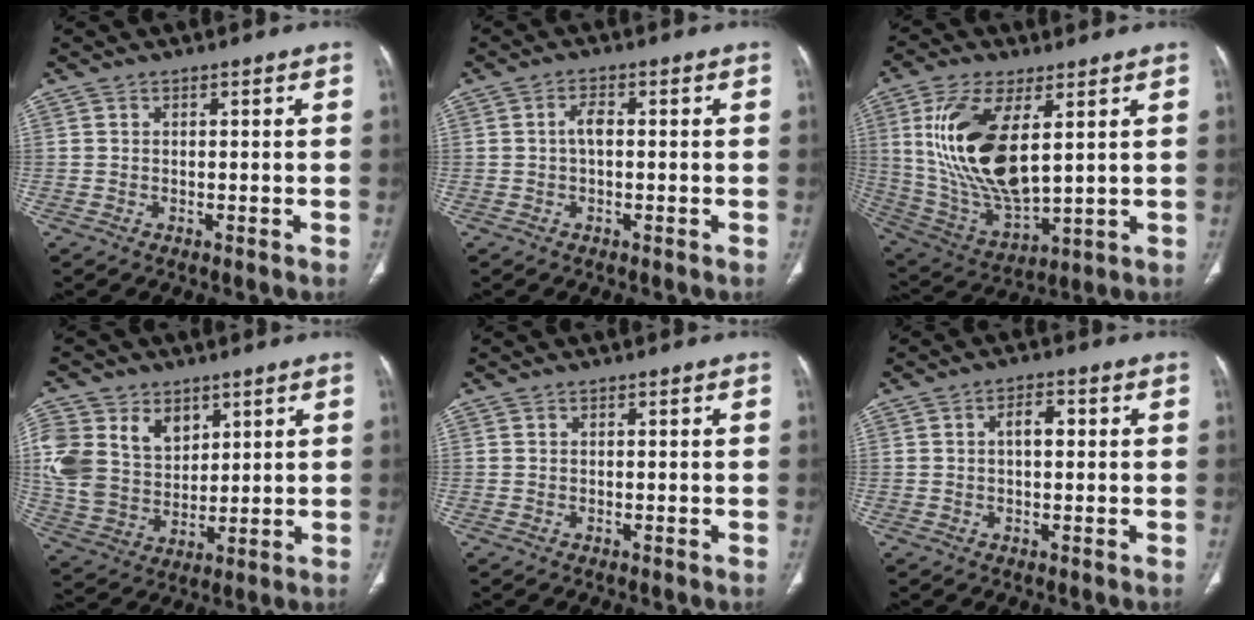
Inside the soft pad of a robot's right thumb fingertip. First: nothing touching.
{"total": 2.5, "force": [0.0, 1.2, 2.2], "torque": [-0.042, 0.006, -0.004]}
{"total": 19.8, "force": [4.8, 8.9, 17.0], "torque": [-0.339, -0.026, 0.105]}
{"total": 17.5, "force": [6.2, 13.1, 9.7], "torque": [-0.201, -0.009, 0.135]}
{"total": 0.0}
{"total": 3.9, "force": [0.7, 1.9, 3.3], "torque": [-0.051, 0.009, 0.010]}